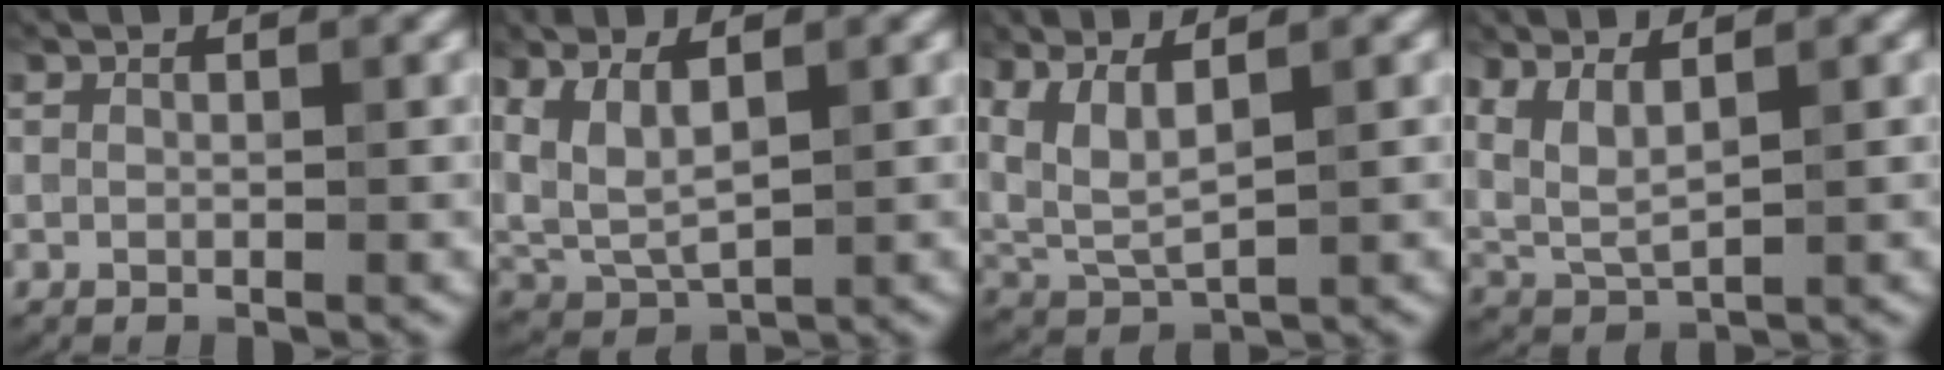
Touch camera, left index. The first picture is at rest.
{"total": 5.1, "force": [1.9, 2.3, 4.2], "torque": [-0.108, -0.001, 0.042]}
{"total": 5.0, "force": [2.5, 1.9, 3.9], "torque": [-0.098, 0.000, 0.057]}
{"total": 3.4, "force": [1.8, 1.1, 2.7], "torque": [-0.072, -0.004, 0.046]}